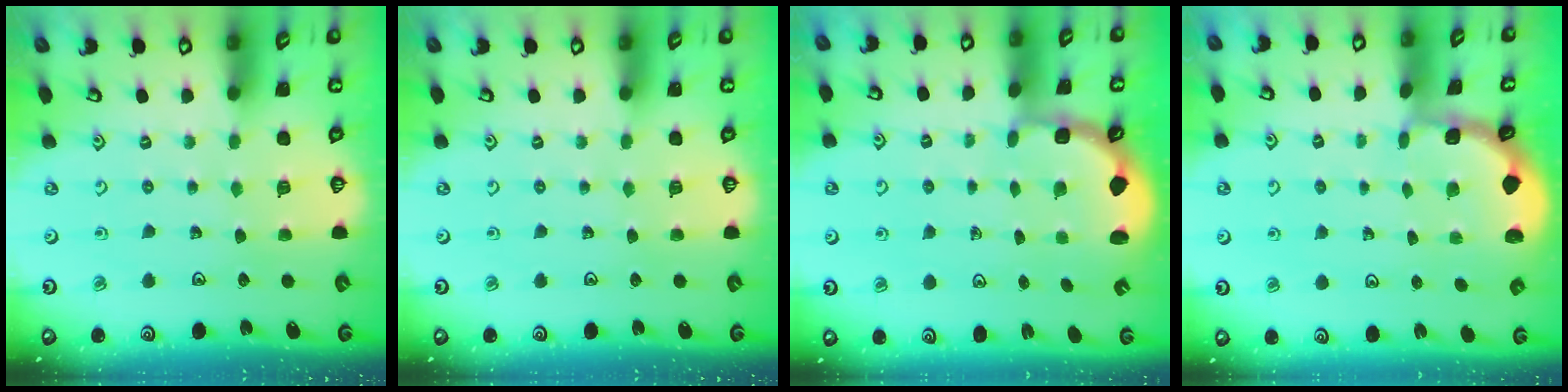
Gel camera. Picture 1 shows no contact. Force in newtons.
{"total": 0.0}
{"total": 2.7, "press": 2.1, "slide": 1.7}
{"total": 2.6, "press": 2.6, "slide": 0.3}